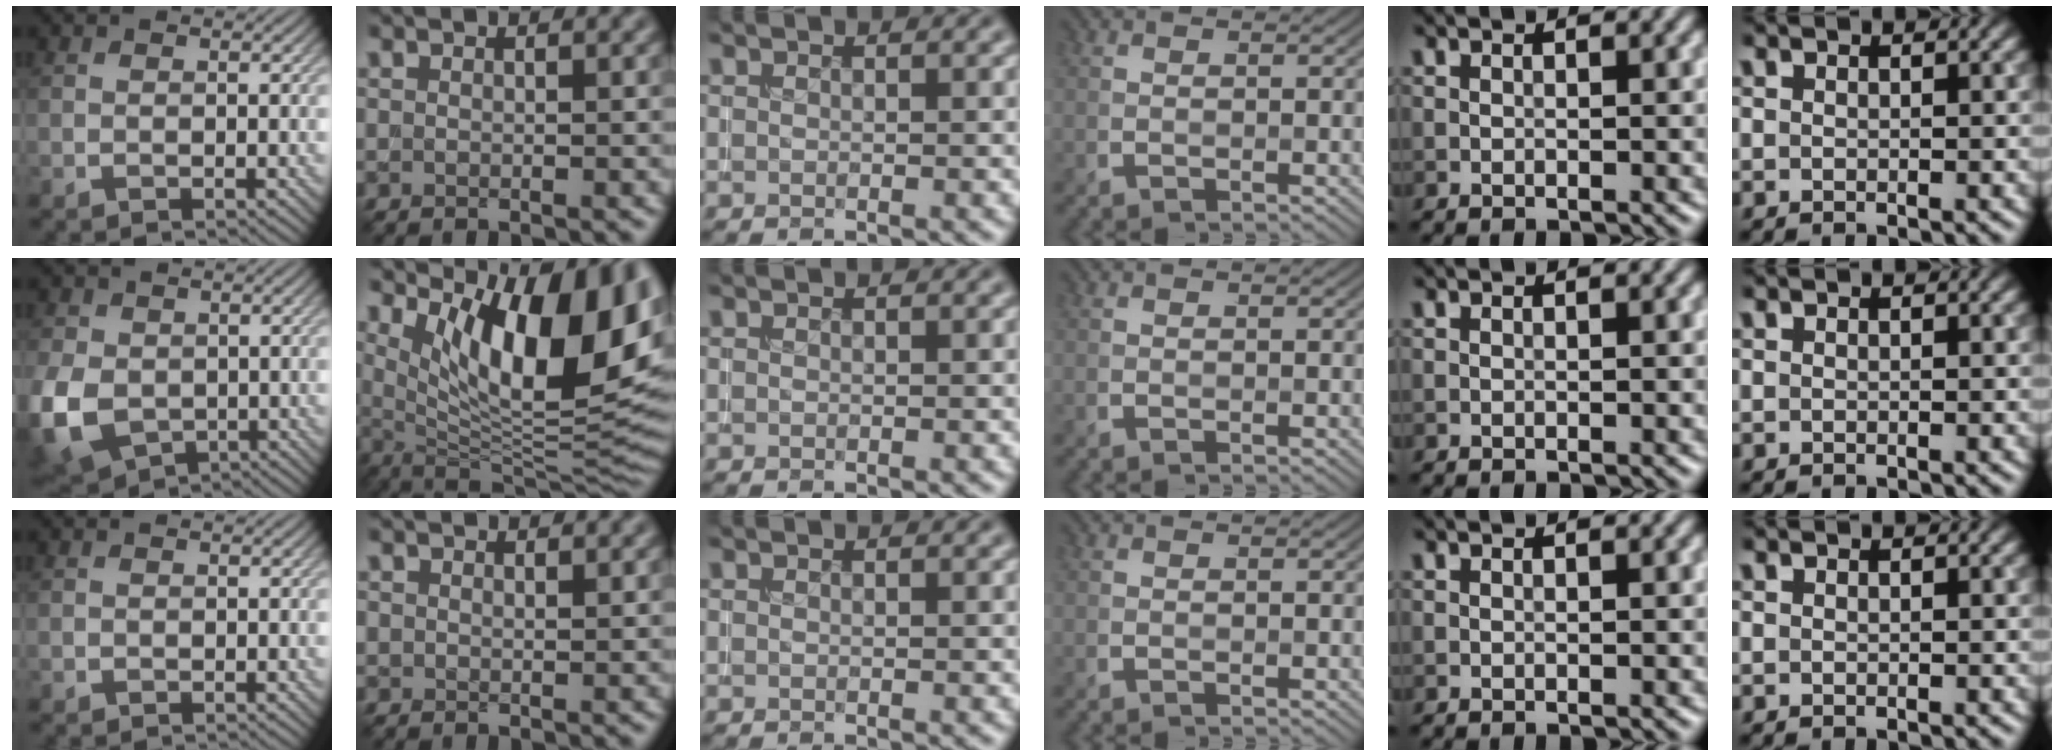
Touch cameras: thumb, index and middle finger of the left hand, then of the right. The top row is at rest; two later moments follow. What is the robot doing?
{"motion": "insert", "object": "coin"}